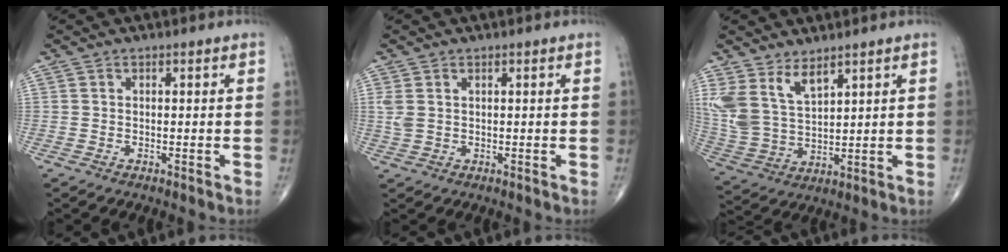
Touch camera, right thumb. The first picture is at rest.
{"total": 2.4, "force": [0.8, 1.5, 1.7], "torque": [-0.051, 0.007, 0.022]}
{"total": 10.4, "force": [6.4, 4.9, 6.6], "torque": [-0.132, -0.028, 0.149]}